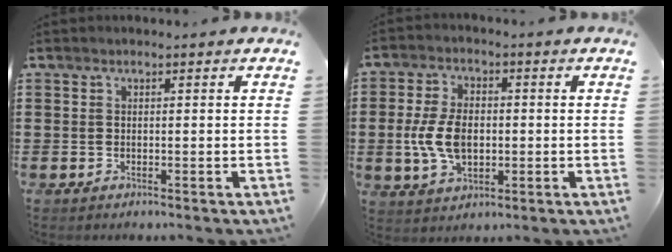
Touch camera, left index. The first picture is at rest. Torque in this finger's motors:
{"motor_torque": [1.89, 0.25, 0.77, 0.21]}